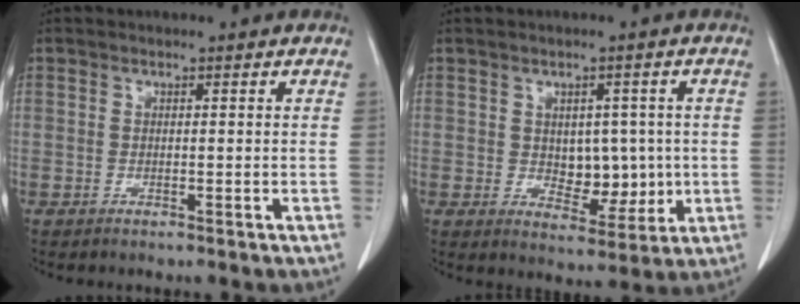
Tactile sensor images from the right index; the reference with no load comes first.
{"total": 6.2, "force": [0.1, 4.1, 4.7], "torque": [-0.056, 0.003, 0.017]}